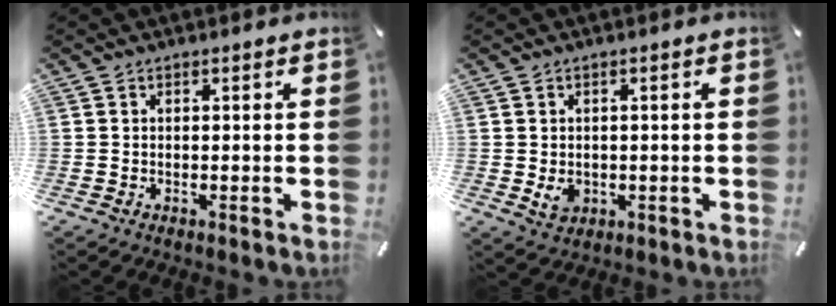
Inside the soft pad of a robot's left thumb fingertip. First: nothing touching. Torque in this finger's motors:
{"motor_torque": [0.42, 0.37, 0.46, -0.01, 0.00]}